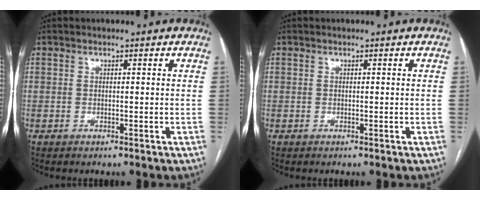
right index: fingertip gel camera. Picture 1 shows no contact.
{"total": 0.0}